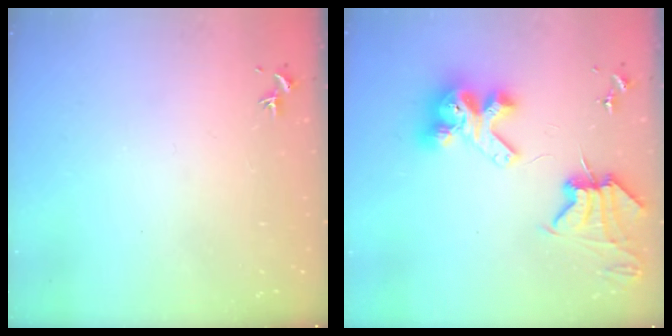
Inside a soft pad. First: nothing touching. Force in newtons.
{"total": 11.2, "press": 11.1, "slide": 1.4}